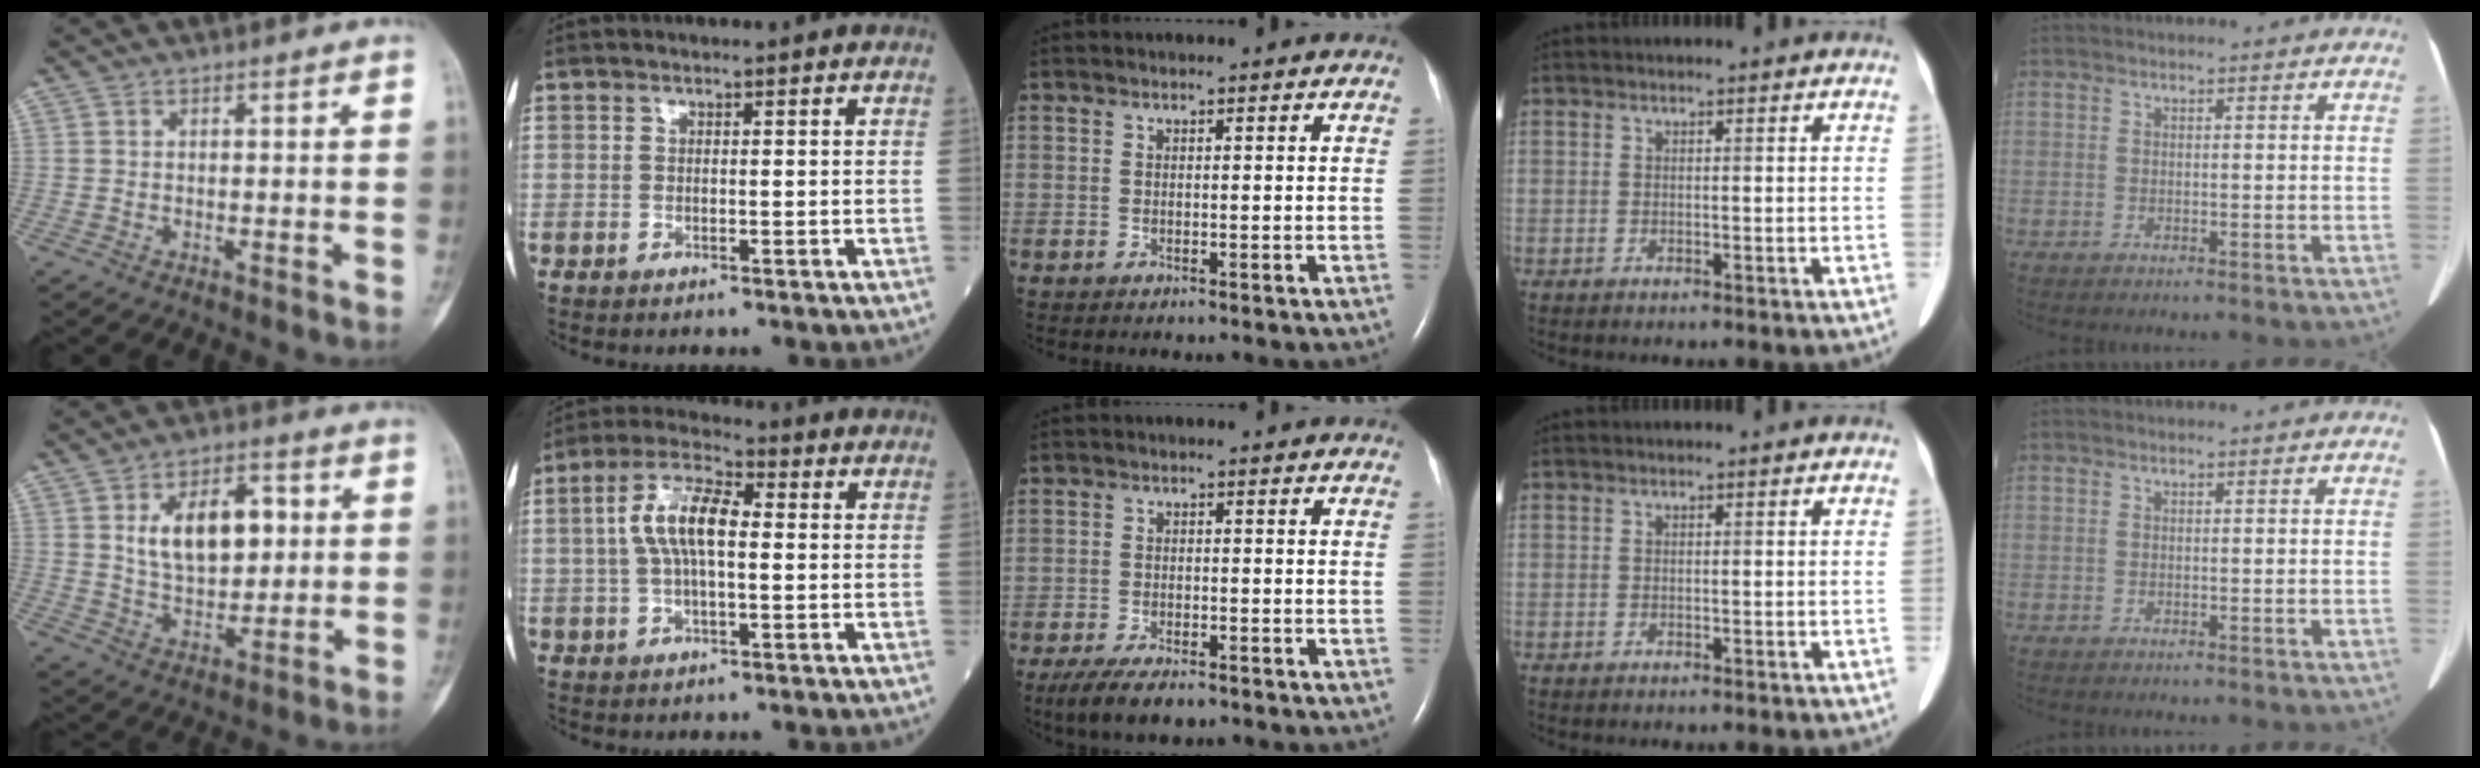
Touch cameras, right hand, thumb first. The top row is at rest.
{"thumb": {"total": 13.2, "force": [2.8, 7.8, 10.2], "torque": [-0.132, -0.005, 0.051]}, "index": {"total": 8.8, "force": [0.8, 3.1, 8.2], "torque": [-0.170, 0.021, 0.009]}, "middle": {"total": 6.5, "force": [-4.9, 2.0, 3.8], "torque": [-0.068, -0.012, -0.077]}}